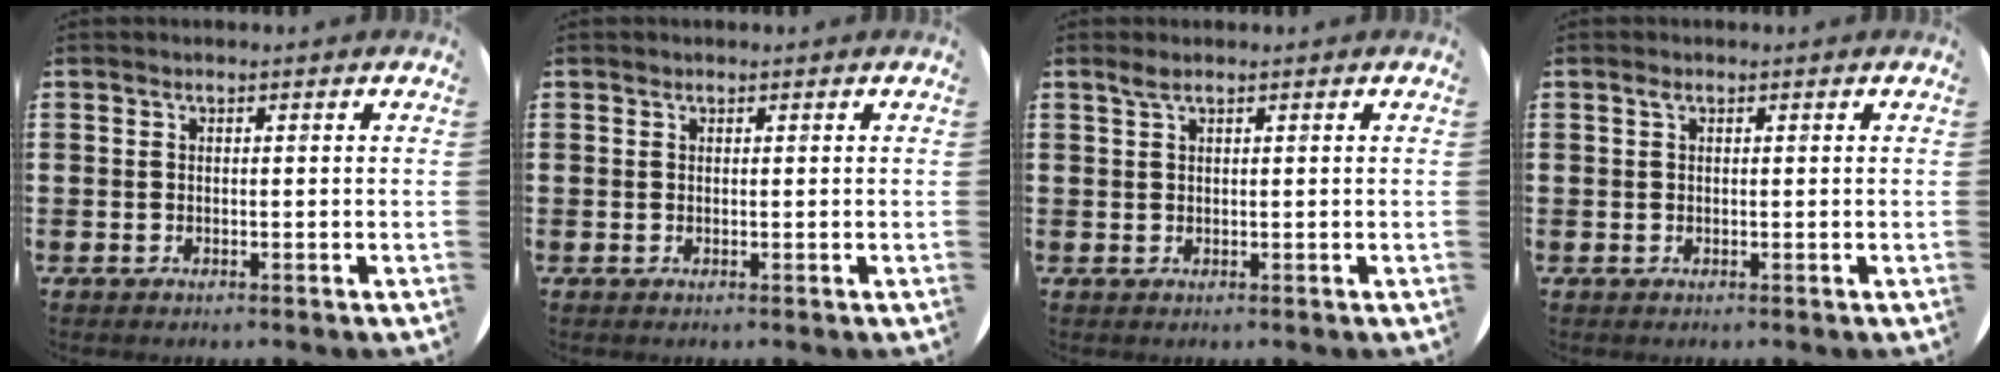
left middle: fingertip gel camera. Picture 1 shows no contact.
{"total": 0.0}
{"total": 1.2, "force": [0.9, 0.1, 0.8], "torque": [-0.016, 0.003, 0.015]}
{"total": 0.5, "force": [0.3, 0.3, 0.4], "torque": [-0.008, 0.003, 0.006]}